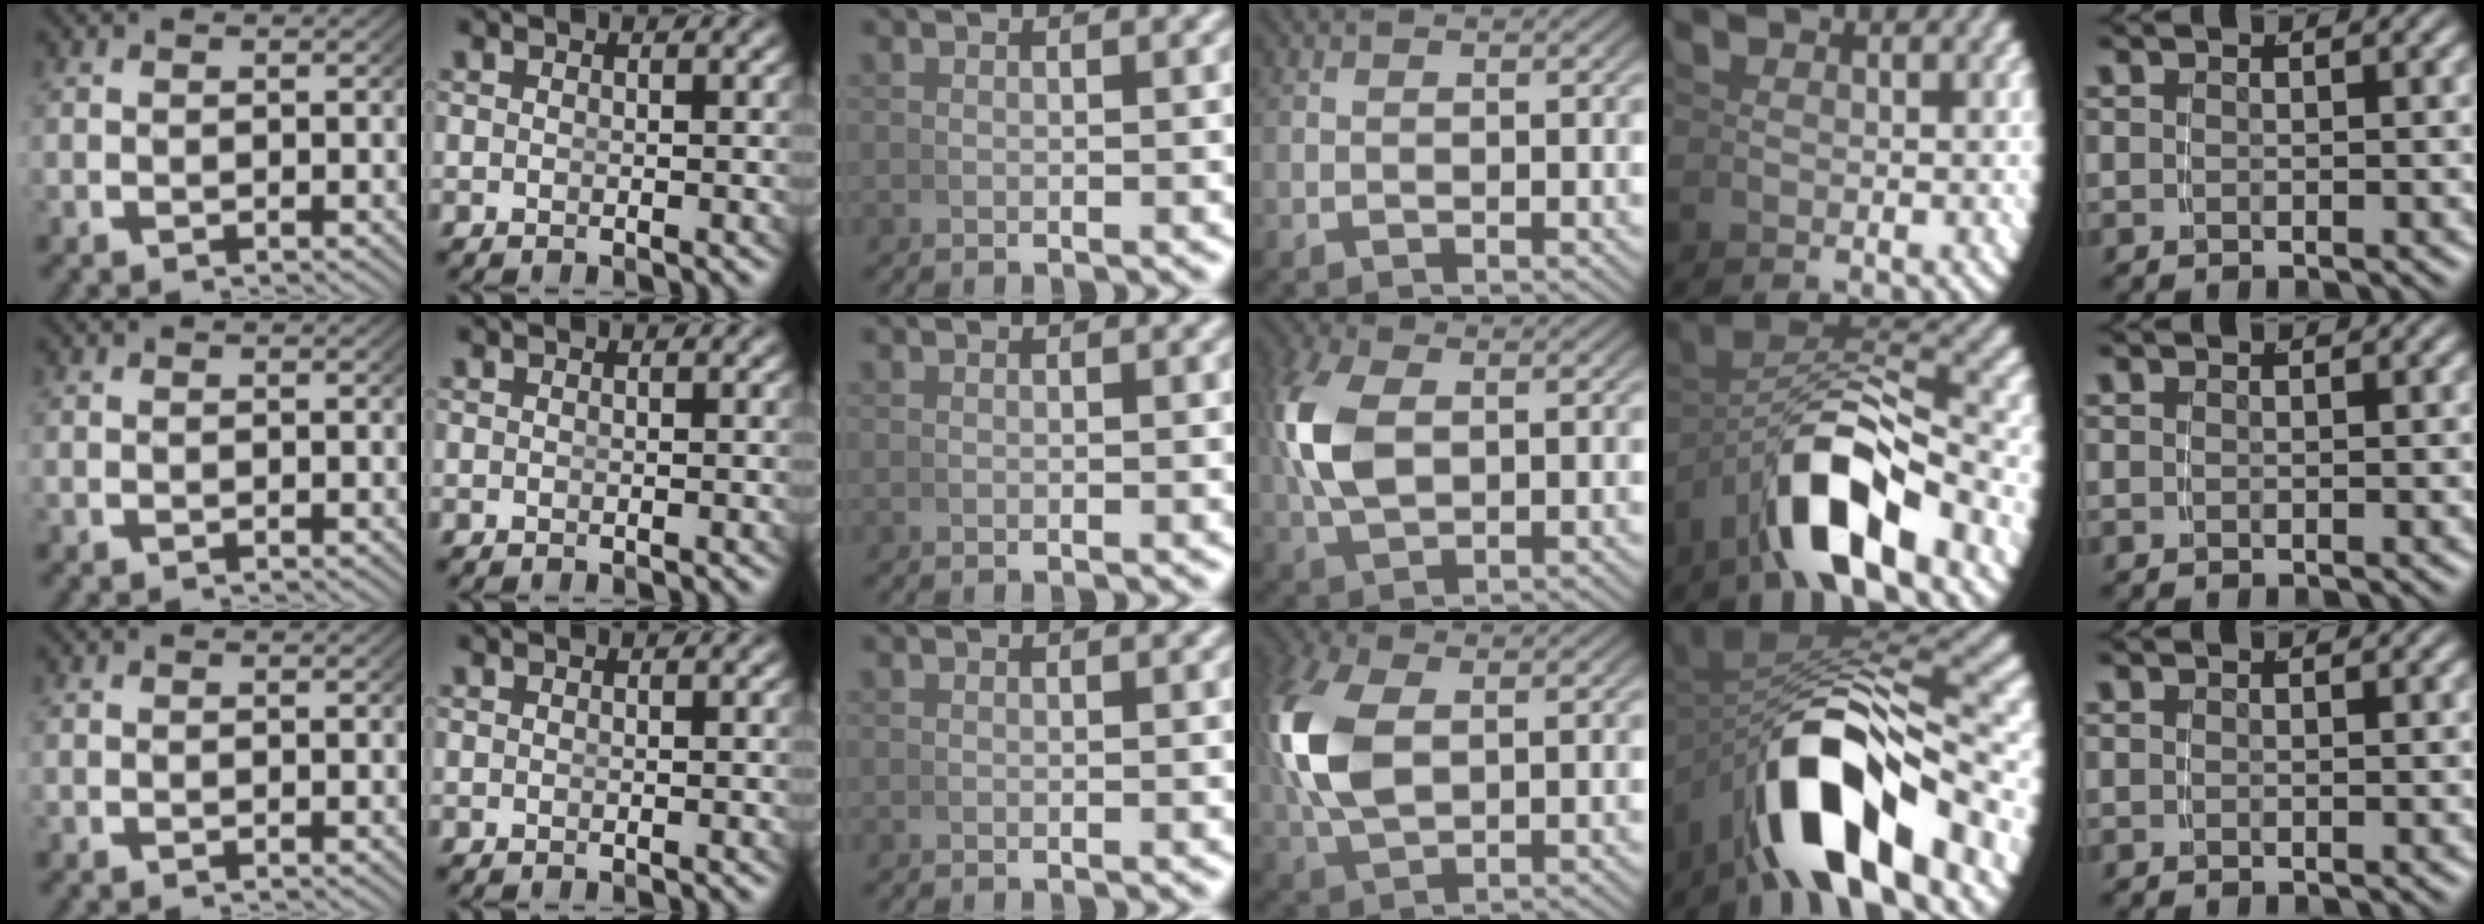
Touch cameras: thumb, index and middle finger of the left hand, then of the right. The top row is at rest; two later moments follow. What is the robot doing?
{"motion": "grasp_and_lifting", "object": "pen"}